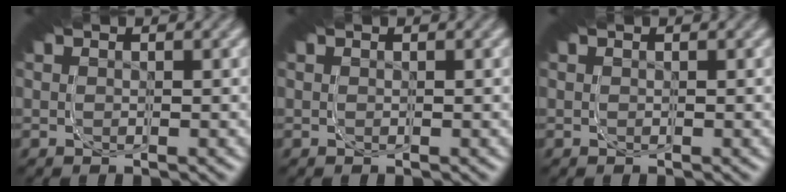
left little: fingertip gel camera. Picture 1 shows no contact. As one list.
[{"total": 0.0}, {"total": 0.0}]